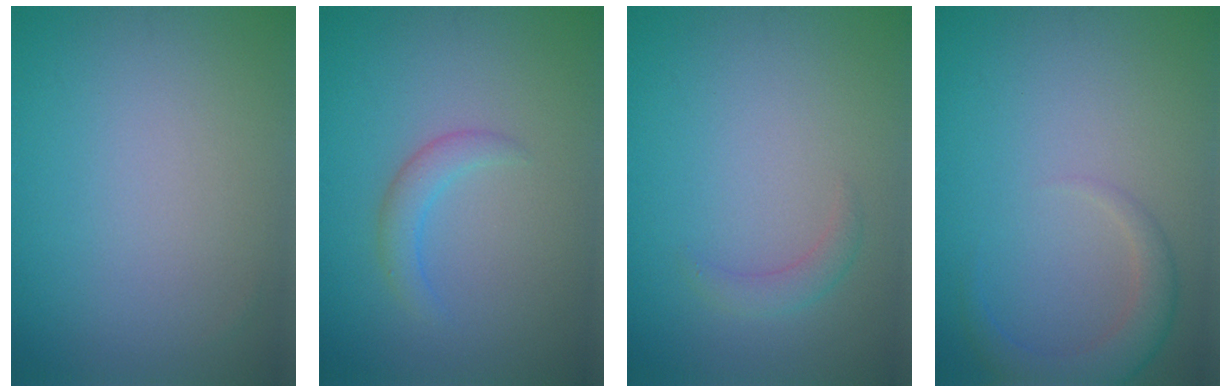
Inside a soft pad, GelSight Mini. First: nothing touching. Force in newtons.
{"total": 1.9, "press": 1.8, "slide": 0.3}
{"total": 1.4, "press": 1.4, "slide": 0.0}
{"total": 2.8, "press": 2.8, "slide": 0.3}